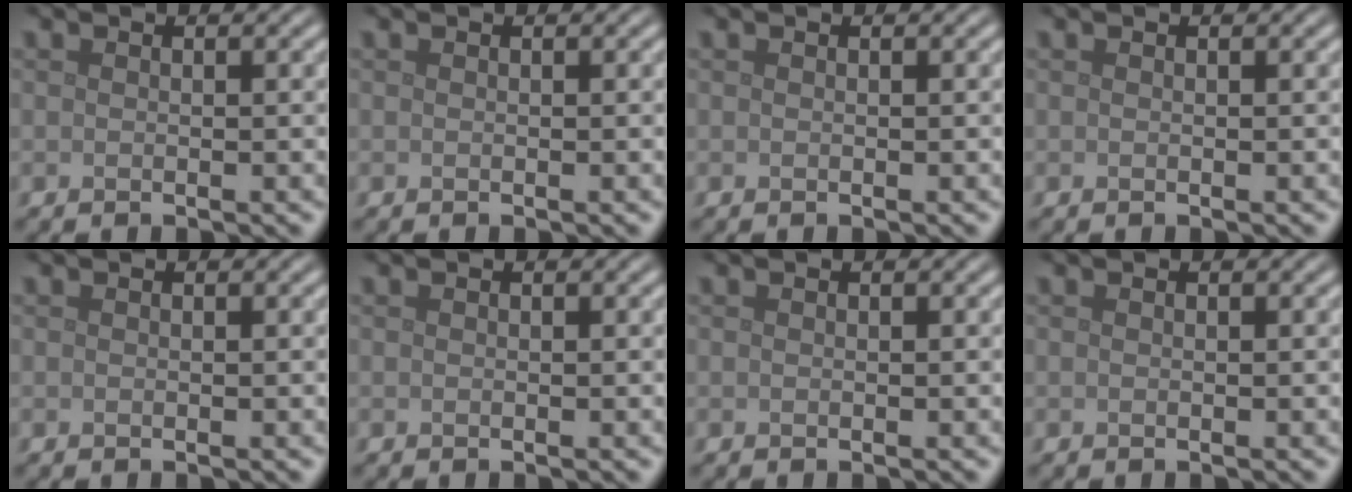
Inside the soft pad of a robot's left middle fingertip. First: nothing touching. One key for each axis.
{"total": 0.0}
{"total": 0.0}
{"total": 0.0}
{"total": 0.0}
{"total": 0.0}
{"total": 0.0}
{"total": 0.0}